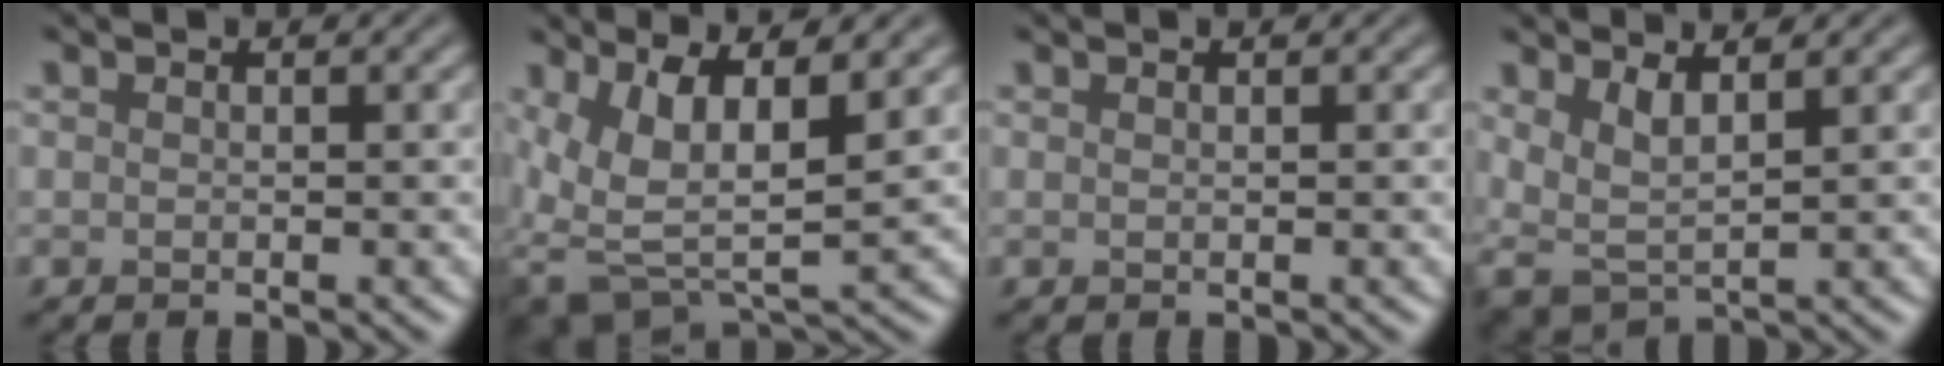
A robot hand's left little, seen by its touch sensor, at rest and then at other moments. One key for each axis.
{"total": 7.4, "fx": 1.9, "fy": 3.4, "fz": 6.3, "tx": -0.138, "ty": -0.006, "tz": 0.036}
{"total": 0.0}
{"total": 2.9, "fx": 1.4, "fy": 1.1, "fz": 2.2, "tx": -0.049, "ty": -0.008, "tz": 0.029}